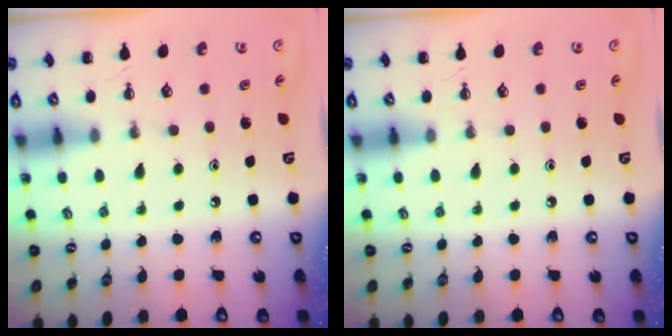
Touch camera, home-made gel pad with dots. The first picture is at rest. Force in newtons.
{"total": 0.0}